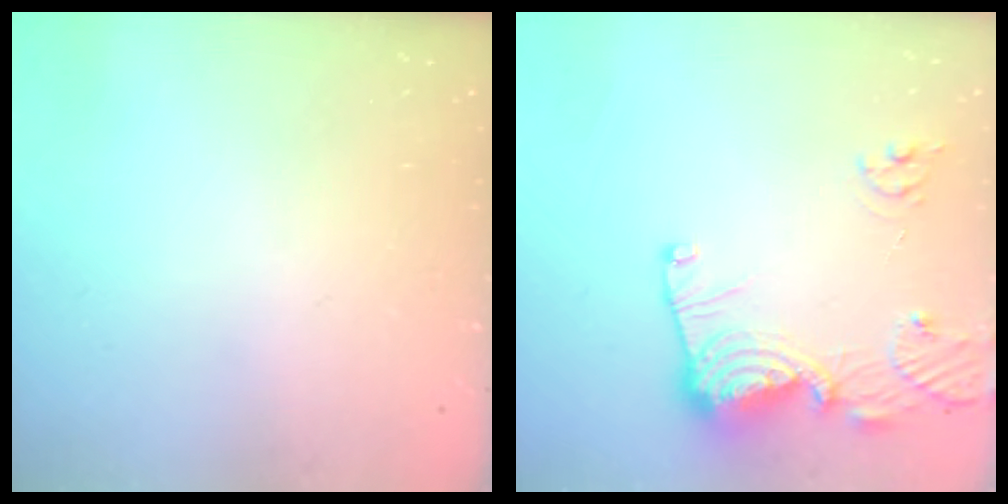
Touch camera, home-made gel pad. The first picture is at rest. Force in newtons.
{"total": 15.3, "press": 15.2, "slide": 1.7}